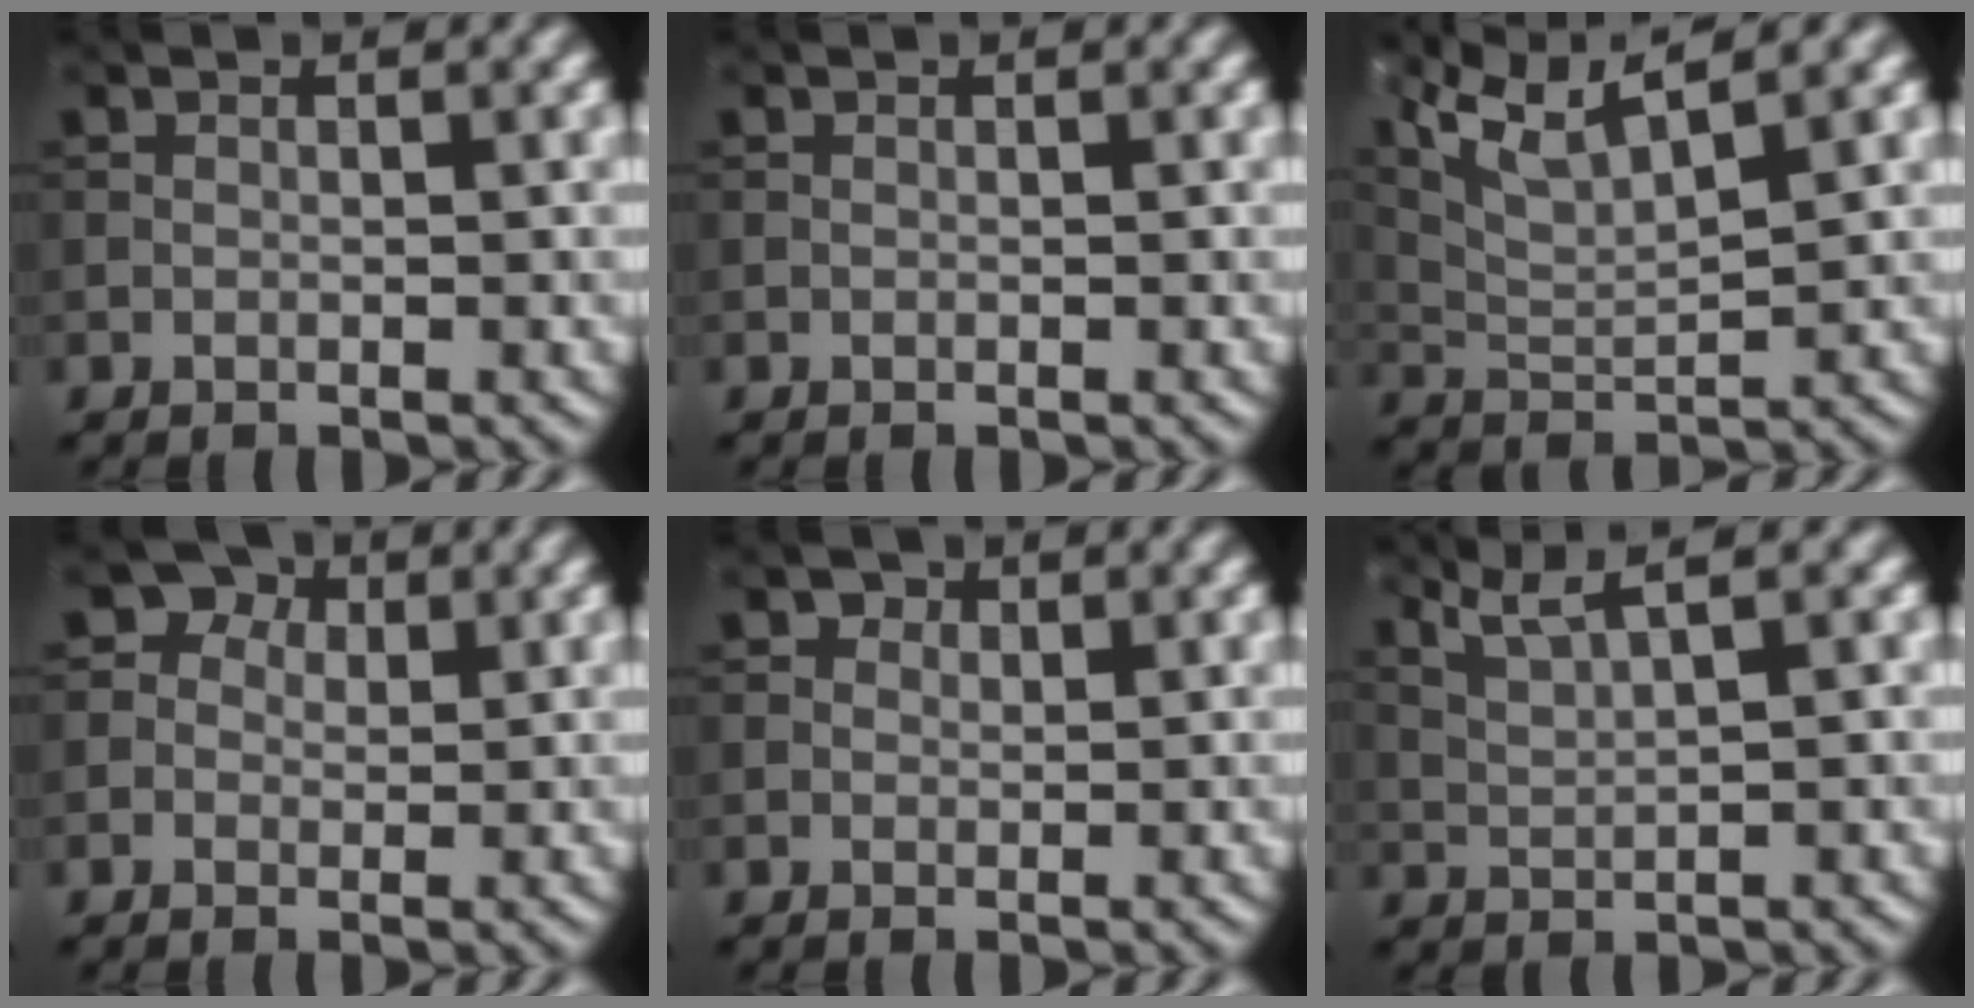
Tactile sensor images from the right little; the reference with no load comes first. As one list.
[{"total": 0.0}, {"total": 7.0, "force": [5.1, 1.3, 4.7], "torque": [-0.097, 0.015, 0.099]}, {"total": 2.6, "force": [0.8, 2.3, 1.0], "torque": [-0.011, 0.000, -0.004]}, {"total": 1.3, "force": [0.7, 1.0, 0.5], "torque": [-0.006, -0.003, 0.005]}, {"total": 3.4, "force": [2.4, 0.5, 2.4], "torque": [-0.046, 0.007, 0.053]}]